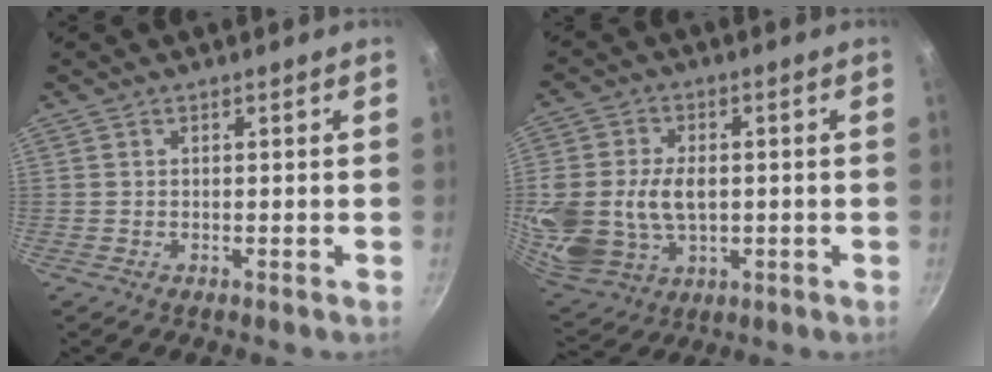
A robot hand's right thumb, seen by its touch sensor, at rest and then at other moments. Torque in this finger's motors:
{"motor_torque": [0.78, 0.75, 1.15, -0.02, 0.18]}